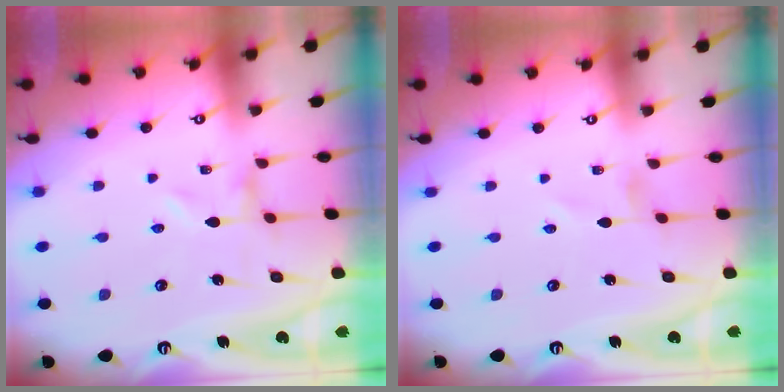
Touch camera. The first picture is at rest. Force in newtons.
{"total": 0.0}